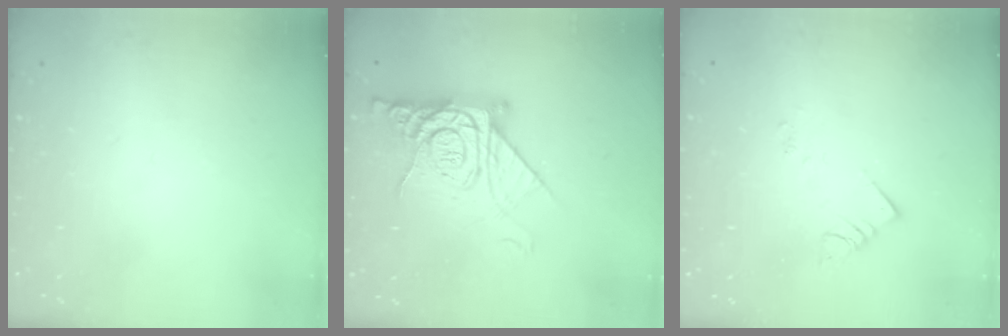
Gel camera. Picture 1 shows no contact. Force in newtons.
{"total": 13.7, "press": 13.6, "slide": 1.5}
{"total": 3.4, "press": 3.4, "slide": 0.1}